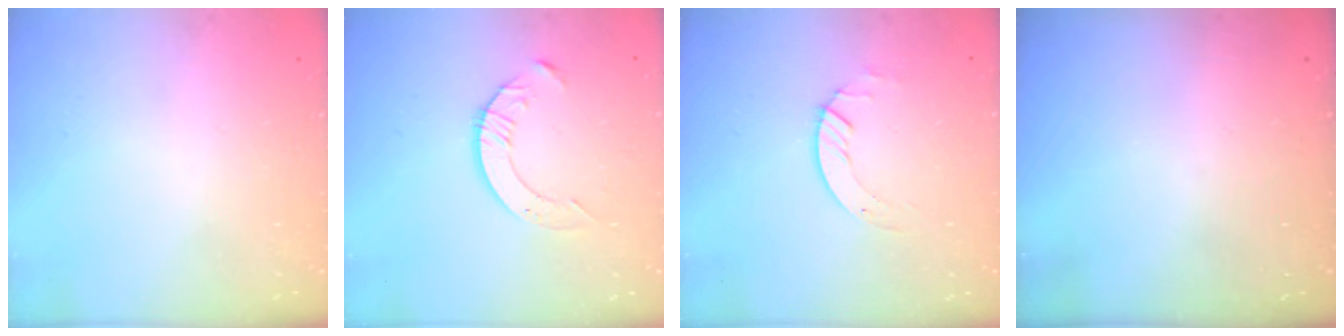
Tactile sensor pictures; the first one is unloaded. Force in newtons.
{"total": 4.7, "press": 4.6, "slide": 0.6}
{"total": 2.0, "press": 2.0, "slide": 0.2}
{"total": 0.0}